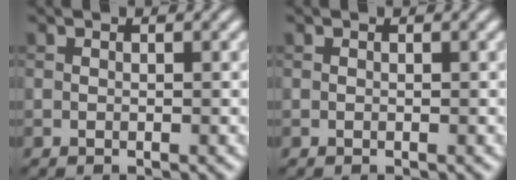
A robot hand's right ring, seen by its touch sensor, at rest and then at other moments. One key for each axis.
{"total": 0.0}